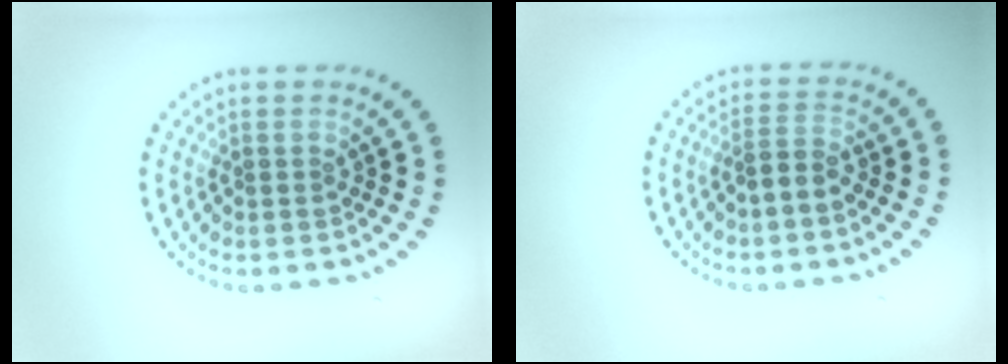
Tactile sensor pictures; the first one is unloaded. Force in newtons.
{"total": 1.8, "press": 1.6, "slide": 0.9}